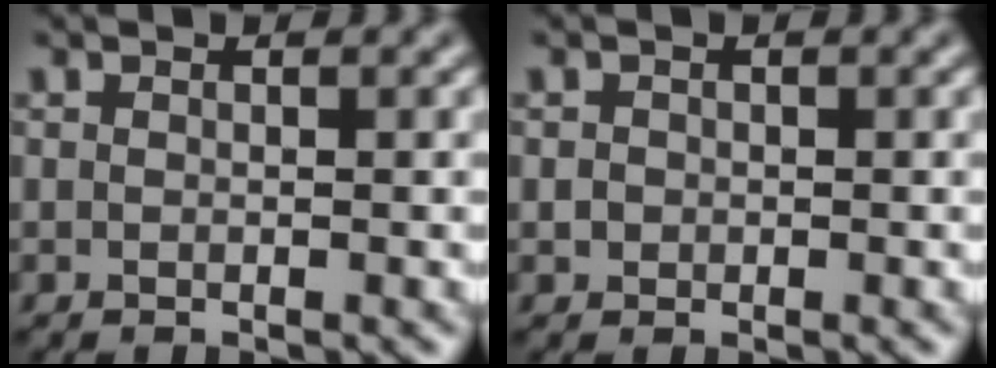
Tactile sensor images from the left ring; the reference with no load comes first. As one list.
[{"total": 0.7, "force": [-0.1, 0.7, 0.1], "torque": [0.003, -0.004, -0.002]}]